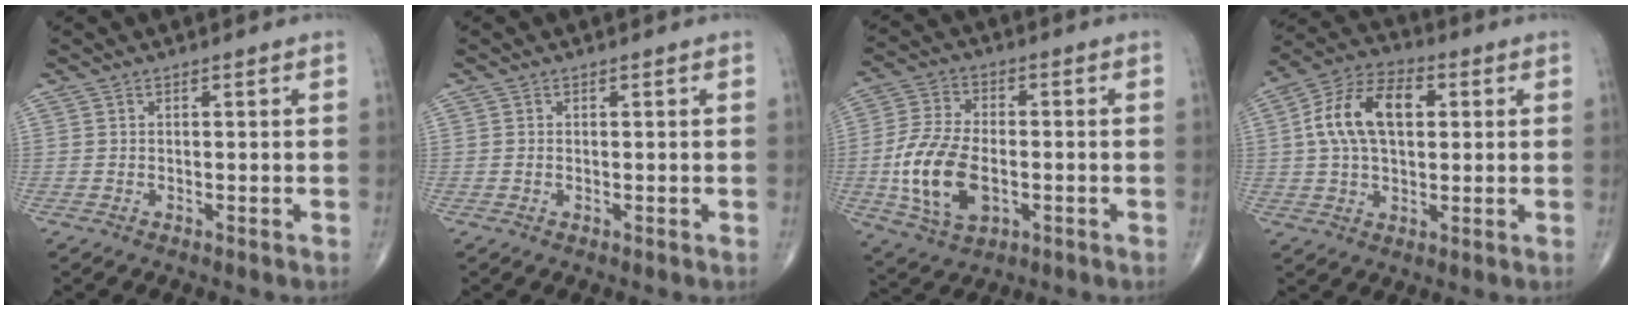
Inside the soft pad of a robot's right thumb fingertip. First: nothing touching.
{"total": 0.0}
{"total": 14.2, "force": [-2.7, 8.2, 11.2], "torque": [-0.219, 0.005, -0.045]}
{"total": 13.9, "force": [2.5, 8.2, 11.0], "torque": [-0.194, 0.024, 0.039]}